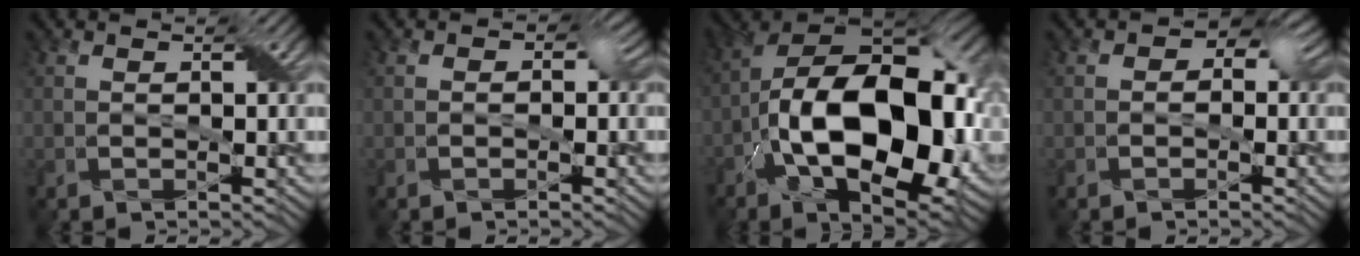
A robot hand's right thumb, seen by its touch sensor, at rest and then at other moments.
{"total": 3.0, "force": [-0.3, 2.3, 1.8], "torque": [-0.019, -0.005, -0.006]}
{"total": 20.3, "force": [-3.7, 10.5, 16.9], "torque": [-0.299, -0.015, -0.062]}
{"total": 3.9, "force": [0.0, 3.0, 2.5], "torque": [-0.023, 0.000, -0.006]}